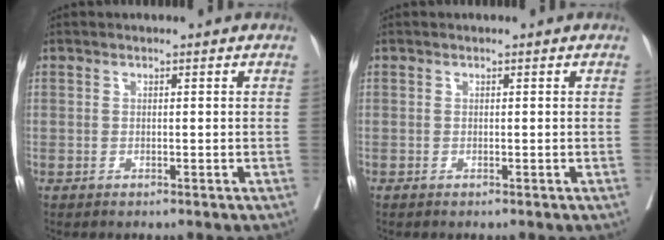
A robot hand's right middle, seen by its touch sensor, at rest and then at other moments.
{"total": 0.0}